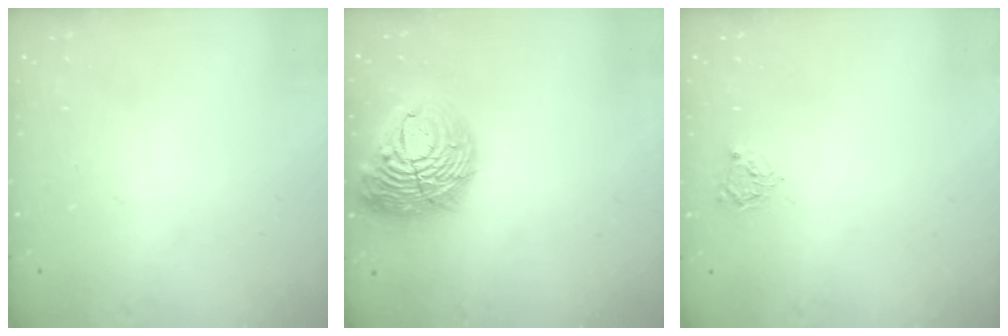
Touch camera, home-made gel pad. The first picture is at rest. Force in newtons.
{"total": 18.0, "press": 17.9, "slide": 2.0}
{"total": 3.7, "press": 3.7, "slide": 0.4}